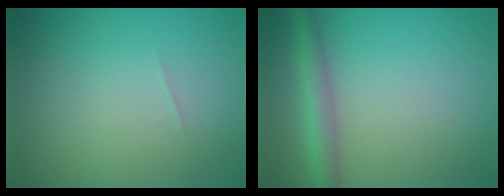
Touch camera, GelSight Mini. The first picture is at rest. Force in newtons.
{"total": 3.0, "press": 3.0, "slide": 0.1}